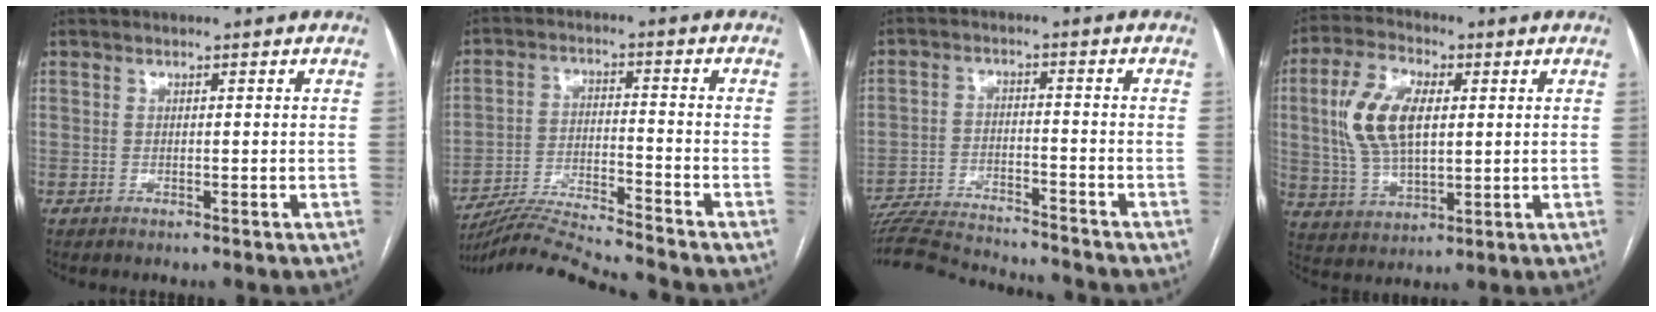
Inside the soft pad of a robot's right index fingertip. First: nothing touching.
{"total": 12.7, "force": [-12.1, -2.1, 3.2], "torque": [-0.051, -0.003, -0.214]}
{"total": 15.4, "force": [-14.8, 1.2, 4.3], "torque": [-0.080, -0.006, -0.228]}
{"total": 11.9, "force": [2.2, 5.9, 10.1], "torque": [-0.221, 0.016, 0.047]}